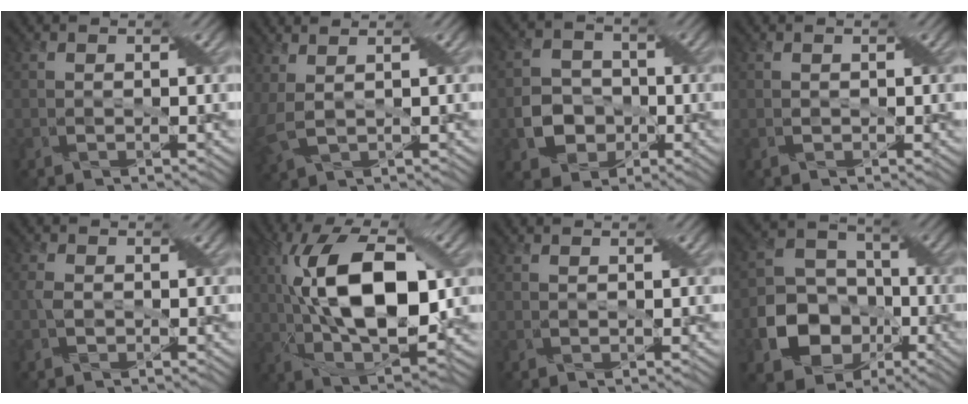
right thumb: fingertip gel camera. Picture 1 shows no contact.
{"total": 3.2, "force": [1.4, 1.4, 2.5], "torque": [-0.072, 0.003, 0.036]}
{"total": 5.4, "force": [-1.6, 4.8, 1.7], "torque": [-0.039, -0.005, -0.037]}
{"total": 0.0}
{"total": 1.9, "force": [-0.3, 1.4, 1.3], "torque": [-0.030, -0.002, -0.004]}
{"total": 15.7, "force": [1.3, 7.5, 13.8], "torque": [-0.250, 0.016, 0.016]}
{"total": 0.0}
{"total": 11.1, "force": [-4.2, 9.1, 4.8], "torque": [-0.113, -0.024, -0.085]}